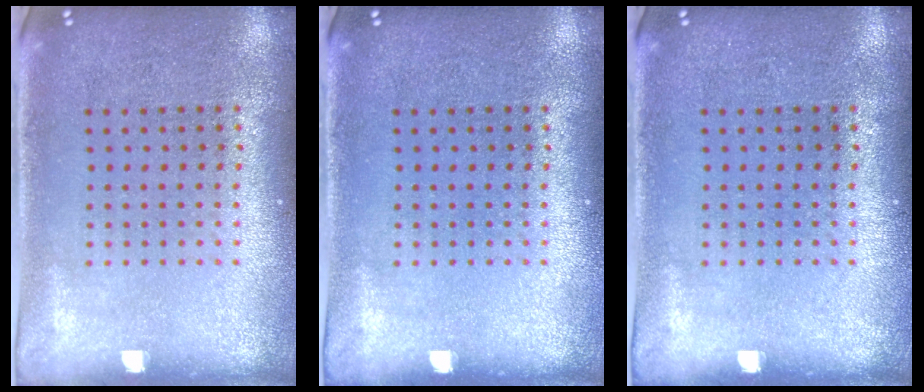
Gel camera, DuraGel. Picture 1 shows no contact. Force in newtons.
{"total": 0.0}
{"total": 0.0}